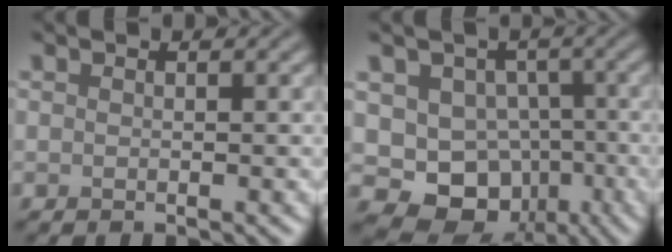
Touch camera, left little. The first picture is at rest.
{"total": 8.3, "force": [-2.5, 7.2, 3.3], "torque": [-0.039, -0.008, -0.051]}